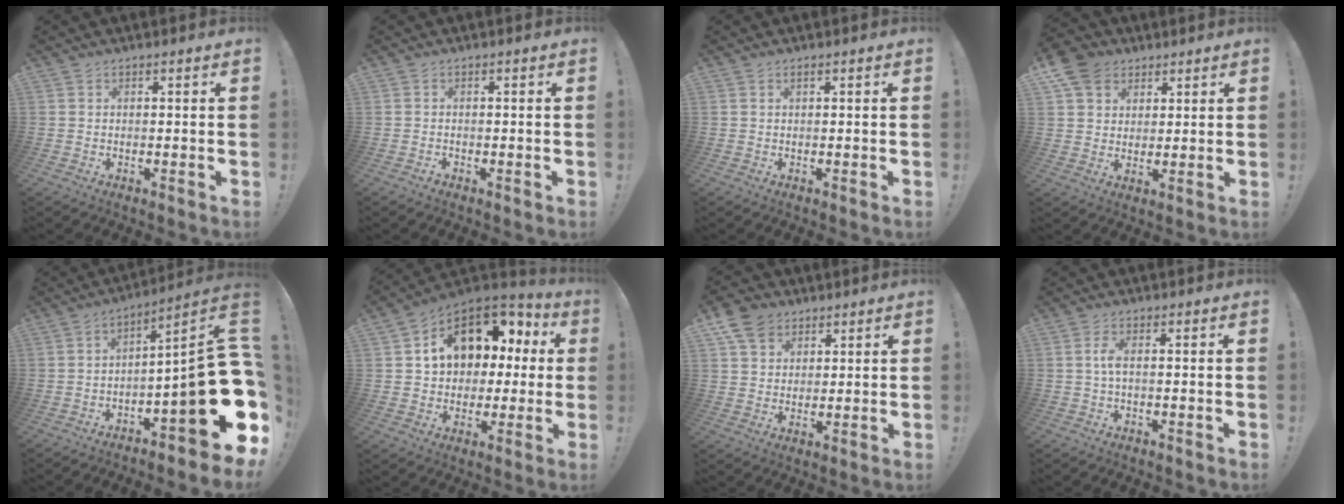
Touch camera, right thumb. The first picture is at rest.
{"total": 0.8, "force": [-0.7, 0.3, -0.1], "torque": [0.003, 0.002, -0.012]}
{"total": 0.6, "force": [0.3, 0.1, 0.5], "torque": [-0.012, 0.001, 0.005]}
{"total": 9.5, "force": [5.3, 7.3, 2.9], "torque": [-0.048, -0.023, 0.107]}
{"total": 19.8, "force": [-5.1, 4.4, 18.6], "torque": [-0.261, 0.007, -0.083]}
{"total": 14.3, "force": [5.1, 10.9, 7.8], "torque": [-0.107, -0.026, 0.100]}
{"total": 8.3, "force": [5.2, 6.1, 2.3], "torque": [-0.036, -0.022, 0.102]}
{"total": 3.1, "force": [0.0, 0.8, 3.0], "torque": [-0.063, 0.001, -0.004]}